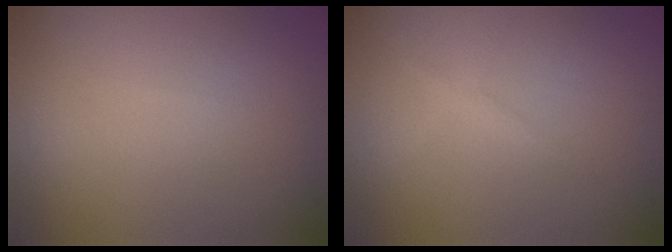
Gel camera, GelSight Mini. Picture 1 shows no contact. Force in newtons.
{"total": 0.9, "press": 0.9, "slide": 0.1}